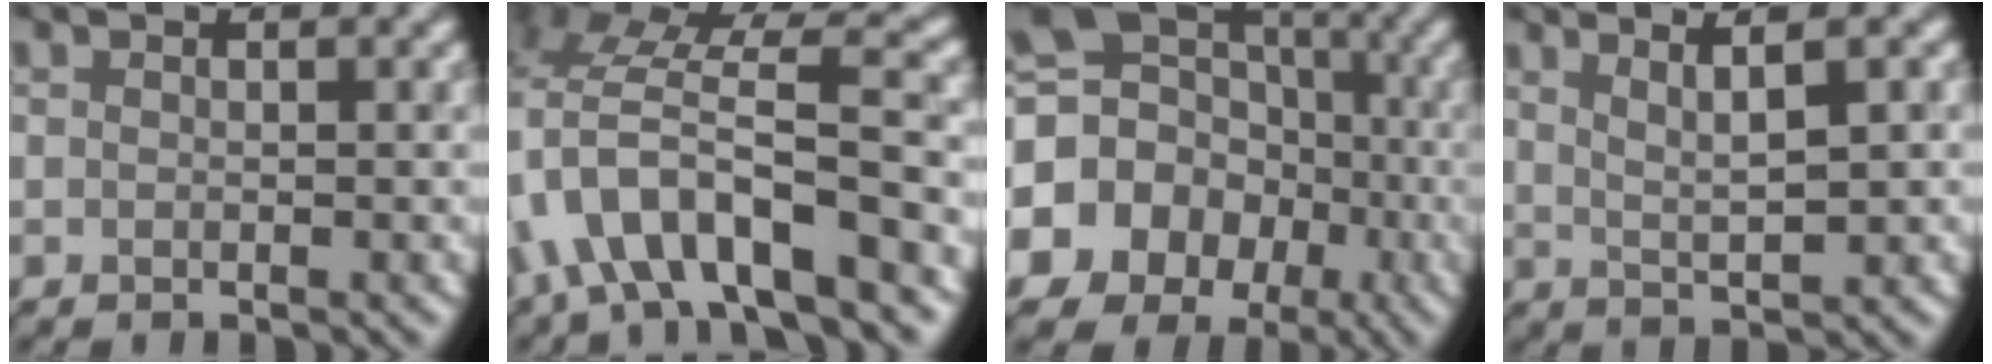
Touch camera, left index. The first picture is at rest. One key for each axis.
{"total": 10.0, "fx": -3.6, "fy": 4.2, "fz": 8.4, "tx": -0.148, "ty": 0.022, "tz": -0.065}
{"total": 18.3, "fx": -3.7, "fy": 17.0, "fz": 5.9, "tx": -0.163, "ty": -0.009, "tz": -0.083}
{"total": 3.4, "fx": 1.4, "fy": 0.6, "fz": 3.1, "tx": -0.049, "ty": 0.003, "tz": 0.029}